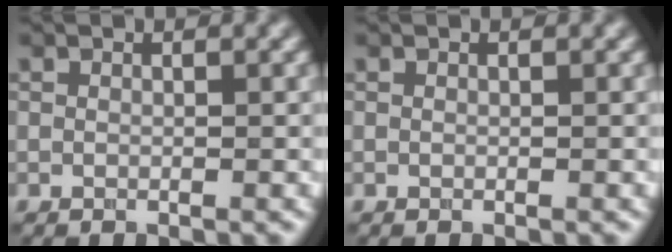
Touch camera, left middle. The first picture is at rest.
{"total": 0.0}